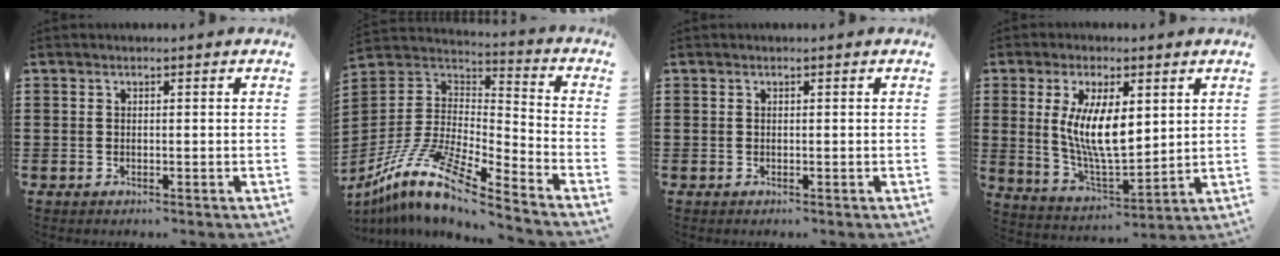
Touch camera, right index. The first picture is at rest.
{"total": 12.1, "force": [-9.3, 2.1, 7.4], "torque": [-0.166, 0.006, -0.190]}
{"total": 0.0}
{"total": 9.9, "force": [2.0, 3.8, 8.9], "torque": [-0.178, 0.006, 0.036]}